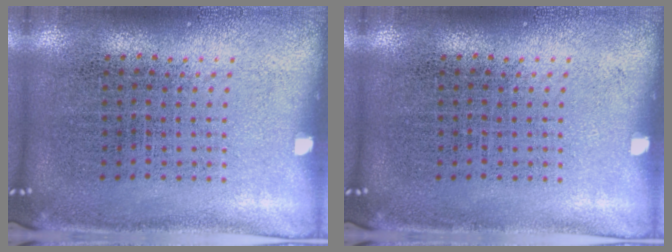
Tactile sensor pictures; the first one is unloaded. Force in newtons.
{"total": 0.0}